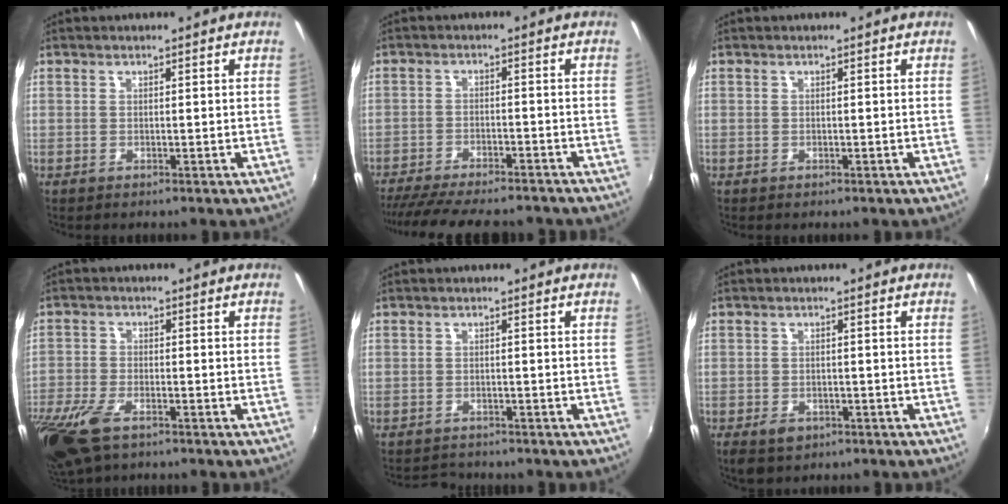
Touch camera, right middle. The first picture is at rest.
{"total": 16.7, "force": [-14.4, 3.7, 7.5], "torque": [-0.154, -0.028, -0.215]}
{"total": 0.0}
{"total": 12.6, "force": [-8.1, 5.4, 7.9], "torque": [-0.200, -0.044, -0.156]}
{"total": 2.5, "force": [-2.3, 0.9, -0.2], "torque": [-0.007, 0.002, -0.042]}
{"total": 4.3, "force": [-2.6, 2.7, 2.1], "torque": [-0.050, -0.011, -0.039]}